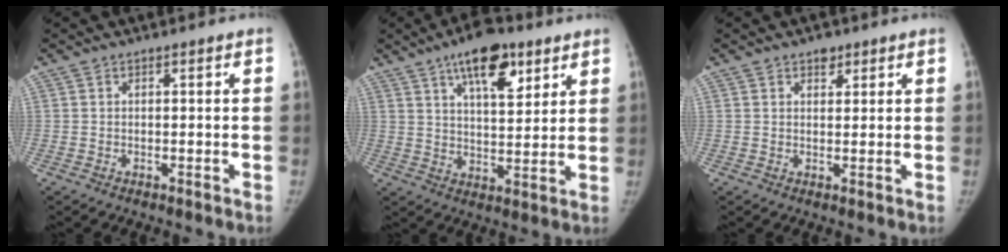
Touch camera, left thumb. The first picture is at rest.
{"total": 12.8, "force": [7.4, 5.4, 8.9], "torque": [-0.109, -0.034, 0.117]}
{"total": 2.3, "force": [1.5, 1.5, 0.9], "torque": [0.002, -0.007, 0.021]}